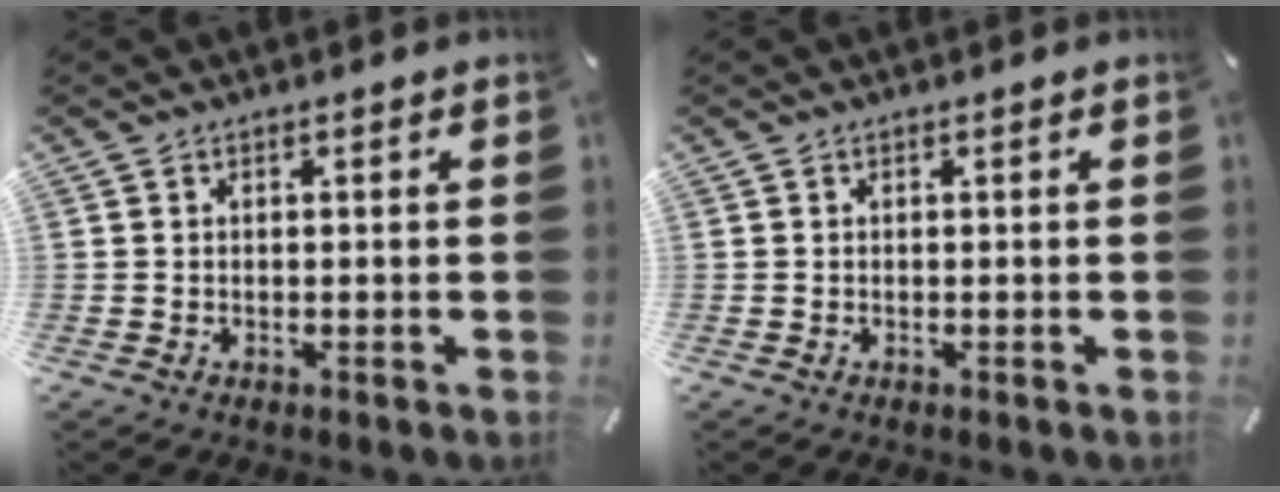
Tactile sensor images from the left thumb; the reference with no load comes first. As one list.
[{"total": 0.0}]